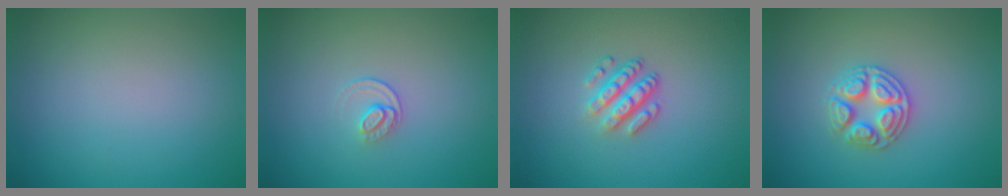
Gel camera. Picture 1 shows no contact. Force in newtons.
{"total": 1.2, "press": 0.8, "slide": 0.9}
{"total": 3.3, "press": 2.5, "slide": 2.2}
{"total": 3.2, "press": 3.1, "slide": 0.4}